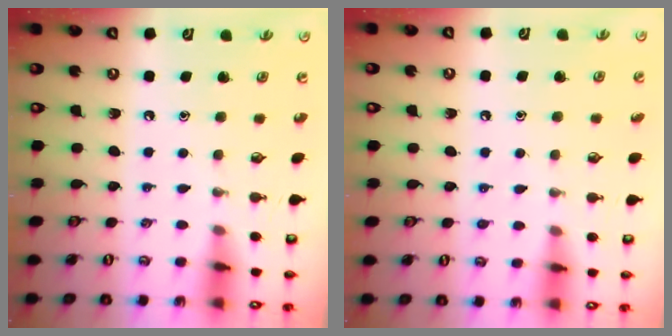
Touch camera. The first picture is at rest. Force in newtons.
{"total": 4.5, "press": 4.4, "slide": 0.8}